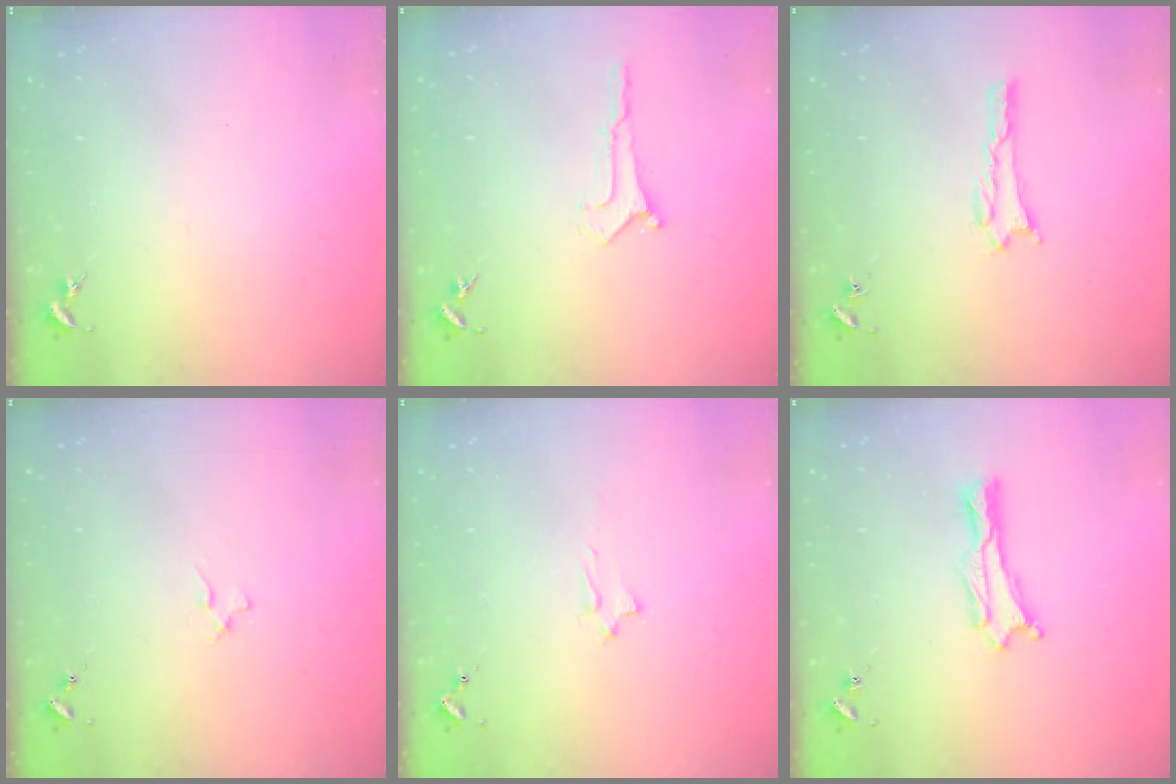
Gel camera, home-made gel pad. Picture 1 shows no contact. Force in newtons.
{"total": 0.0}
{"total": 0.9, "press": 0.8, "slide": 0.1}
{"total": 0.9, "press": 0.9, "slide": 0.2}
{"total": 2.0, "press": 2.0, "slide": 0.4}
{"total": 0.6, "press": 0.6, "slide": 0.2}